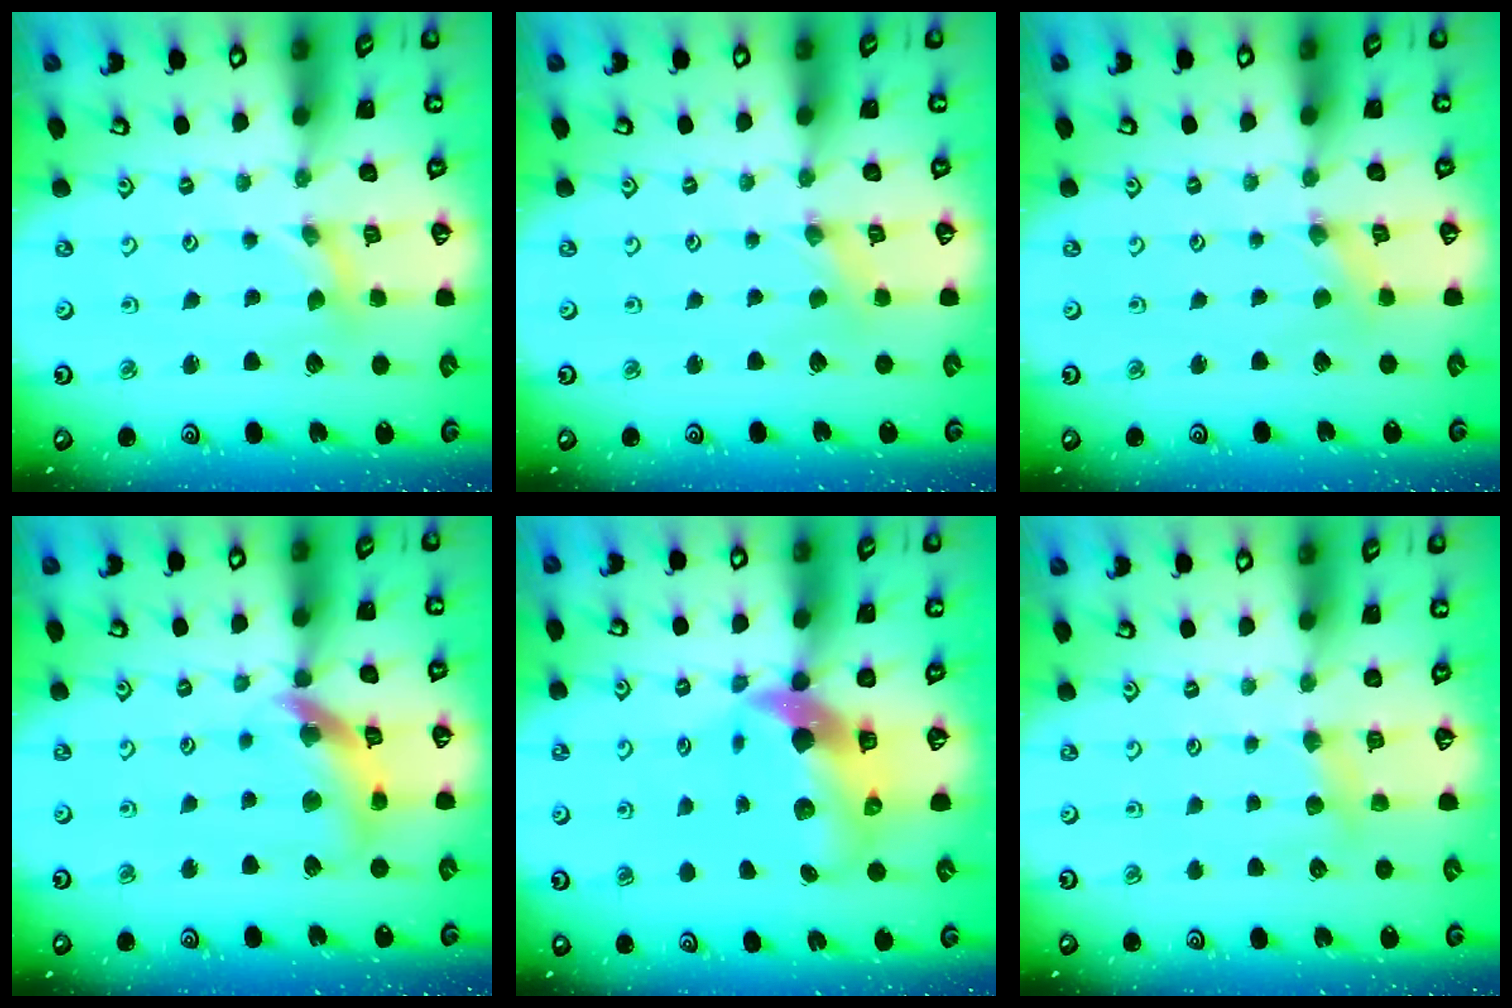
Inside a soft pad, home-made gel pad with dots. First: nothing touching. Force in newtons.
{"total": 0.0}
{"total": 0.0}
{"total": 12.3, "press": 12.2, "slide": 1.3}
{"total": 11.0, "press": 10.8, "slide": 1.6}
{"total": 4.8, "press": 4.8, "slide": 0.9}